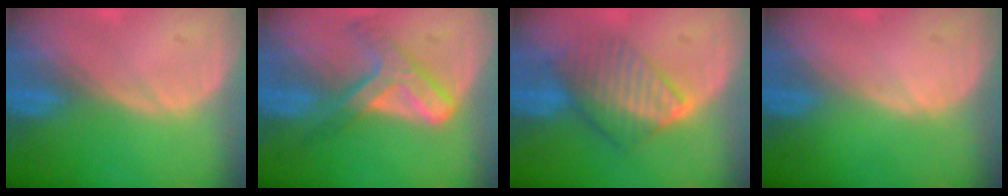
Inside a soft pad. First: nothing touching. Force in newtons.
{"total": 7.2, "press": 6.1, "slide": 3.9}
{"total": 6.6, "press": 6.6, "slide": 0.9}
{"total": 0.0}